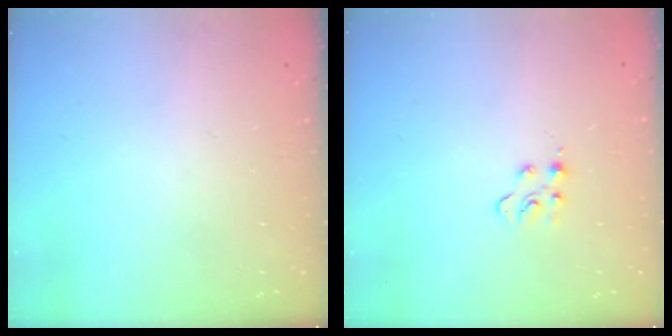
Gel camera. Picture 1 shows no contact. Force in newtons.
{"total": 6.1, "press": 6.1, "slide": 0.6}